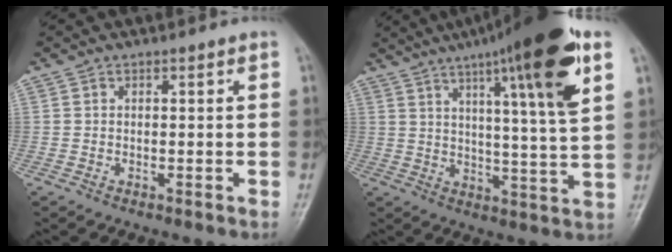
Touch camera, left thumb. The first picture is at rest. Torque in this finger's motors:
{"motor_torque": [1.45, 0.71, 1.86, -0.91, 0.39]}